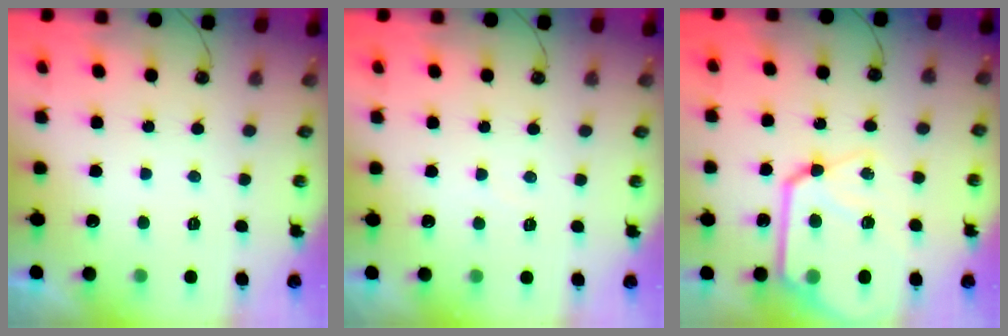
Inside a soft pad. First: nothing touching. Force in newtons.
{"total": 2.9, "press": 2.9, "slide": 0.5}
{"total": 18.9, "press": 18.8, "slide": 2.0}